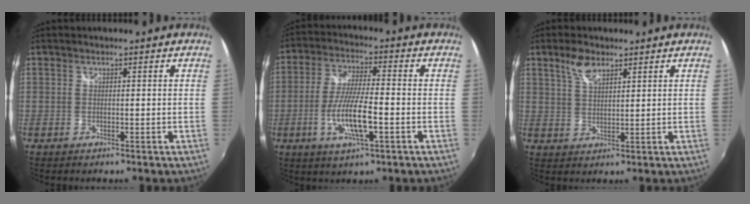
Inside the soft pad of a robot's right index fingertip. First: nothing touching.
{"total": 10.5, "force": [-3.3, 2.0, 9.7], "torque": [-0.194, -0.009, -0.063]}
{"total": 4.7, "force": [3.1, 2.0, 3.0], "torque": [-0.054, 0.005, 0.059]}